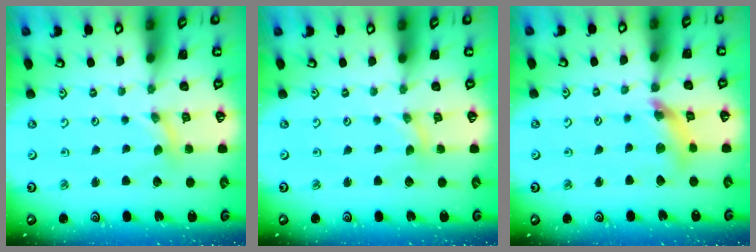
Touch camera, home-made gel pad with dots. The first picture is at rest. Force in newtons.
{"total": 0.0}
{"total": 11.6, "press": 11.5, "slide": 1.6}